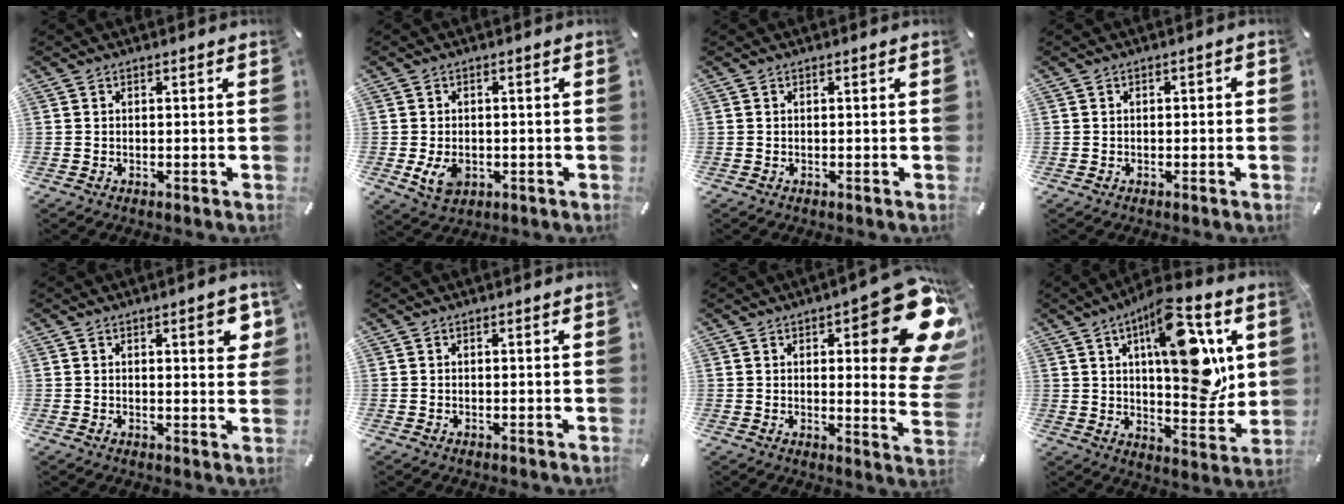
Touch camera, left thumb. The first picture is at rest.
{"total": 4.8, "force": [-1.1, 3.5, 3.2], "torque": [-0.065, -0.005, -0.021]}
{"total": 0.0}
{"total": 1.2, "force": [-0.7, 0.8, 0.5], "torque": [-0.009, 0.003, -0.015]}
{"total": 6.1, "force": [2.4, 2.0, 5.2], "torque": [-0.064, -0.011, 0.032]}
{"total": 0.0}
{"total": 22.8, "force": [8.7, 7.4, 19.7], "torque": [-0.237, -0.071, 0.140]}
{"total": 20.3, "force": [7.7, 8.3, 16.9], "torque": [-0.229, -0.037, 0.117]}